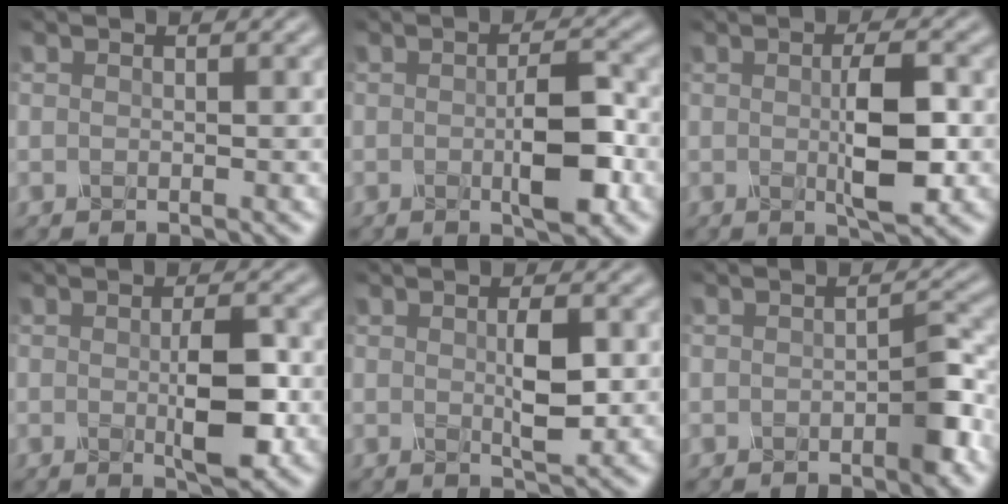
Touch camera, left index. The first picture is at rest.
{"total": 4.5, "force": [-1.1, 1.0, 4.3], "torque": [-0.079, 0.005, -0.017]}
{"total": 4.5, "force": [-0.2, 0.8, 4.5], "torque": [-0.081, 0.003, -0.001]}
{"total": 4.5, "force": [-0.6, 1.1, 4.3], "torque": [-0.079, 0.000, -0.008]}
{"total": 2.8, "force": [0.3, 0.4, 2.7], "torque": [-0.055, 0.001, 0.011]}
{"total": 3.2, "force": [-1.5, 0.6, 2.7], "torque": [-0.042, 0.005, -0.027]}